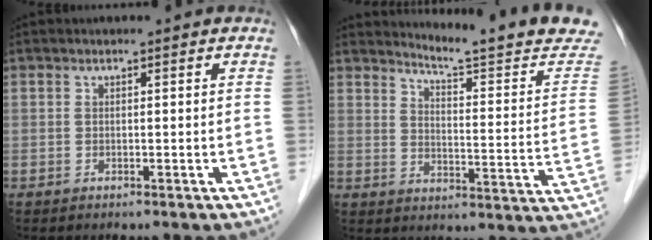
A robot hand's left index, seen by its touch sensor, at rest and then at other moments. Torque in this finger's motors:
{"motor_torque": [-0.15, -0.14, 0.10, 0.00]}